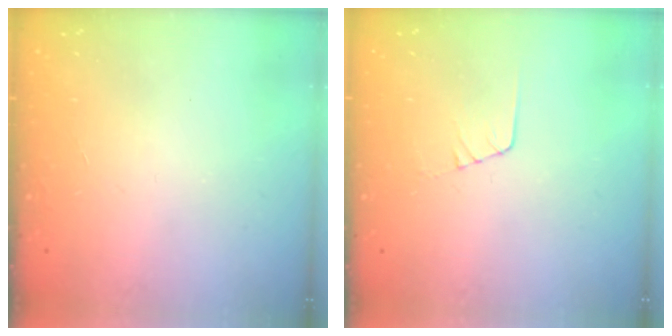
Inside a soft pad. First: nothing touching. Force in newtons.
{"total": 4.3, "press": 4.3, "slide": 0.2}